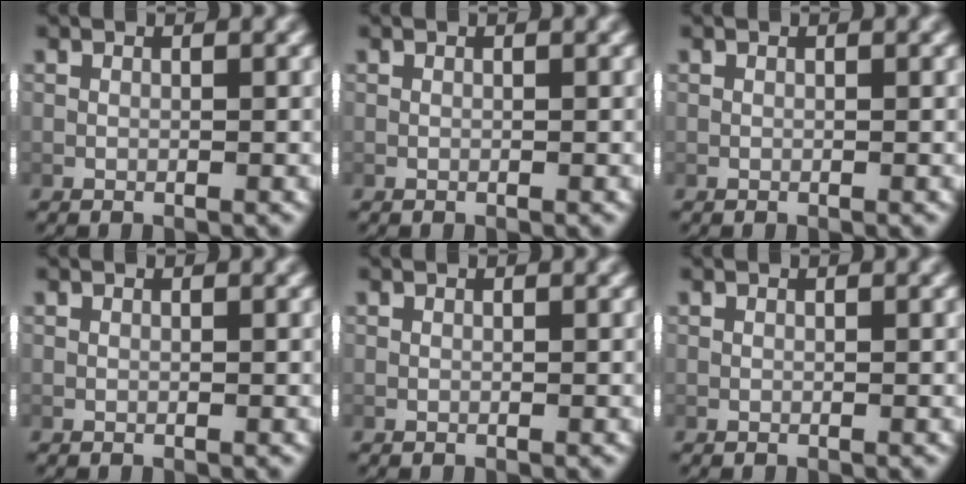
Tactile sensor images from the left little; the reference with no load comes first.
{"total": 0.0}
{"total": 0.0}
{"total": 0.0}
{"total": 0.0}
{"total": 0.0}